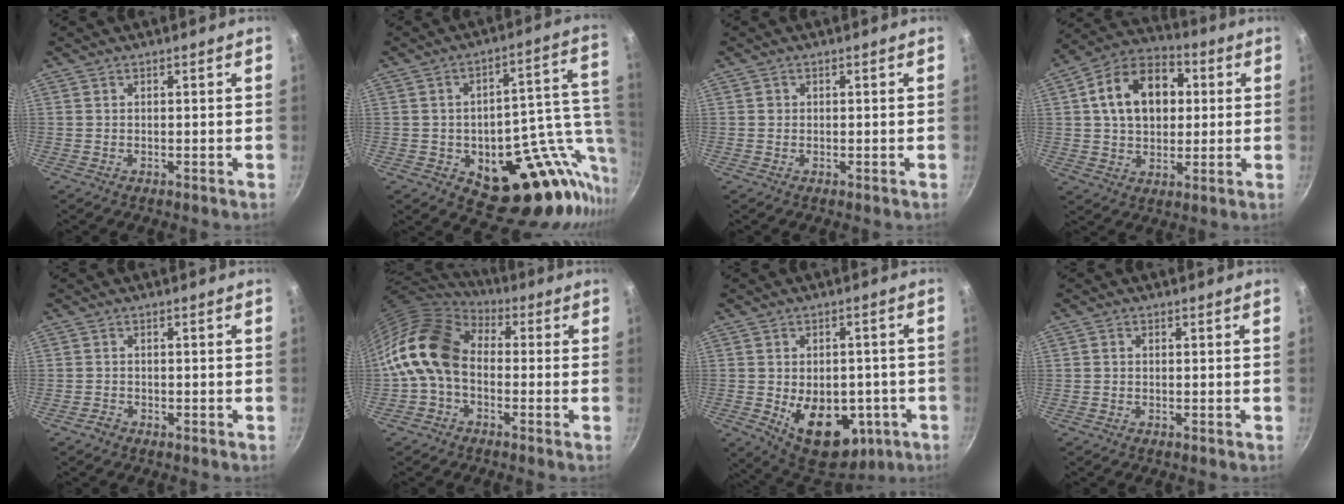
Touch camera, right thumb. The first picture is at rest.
{"total": 21.6, "force": [-5.2, 12.6, 16.8], "torque": [-0.155, 0.020, -0.064]}
{"total": 0.6, "force": [0.0, 0.6, 0.1], "torque": [0.002, 0.001, -0.002]}
{"total": 16.0, "force": [3.1, 11.3, 10.8], "torque": [-0.149, 0.022, 0.038]}
{"total": 1.3, "force": [-0.9, 0.8, 0.3], "torque": [-0.004, 0.011, -0.017]}
{"total": 13.6, "force": [-1.0, 9.5, 9.7], "torque": [-0.163, 0.035, -0.041]}
{"total": 16.1, "force": [-4.4, 10.5, 11.3], "torque": [-0.126, -0.001, -0.042]}
{"total": 0.7, "force": [-0.1, 0.6, 0.4], "torque": [-0.008, 0.005, -0.002]}